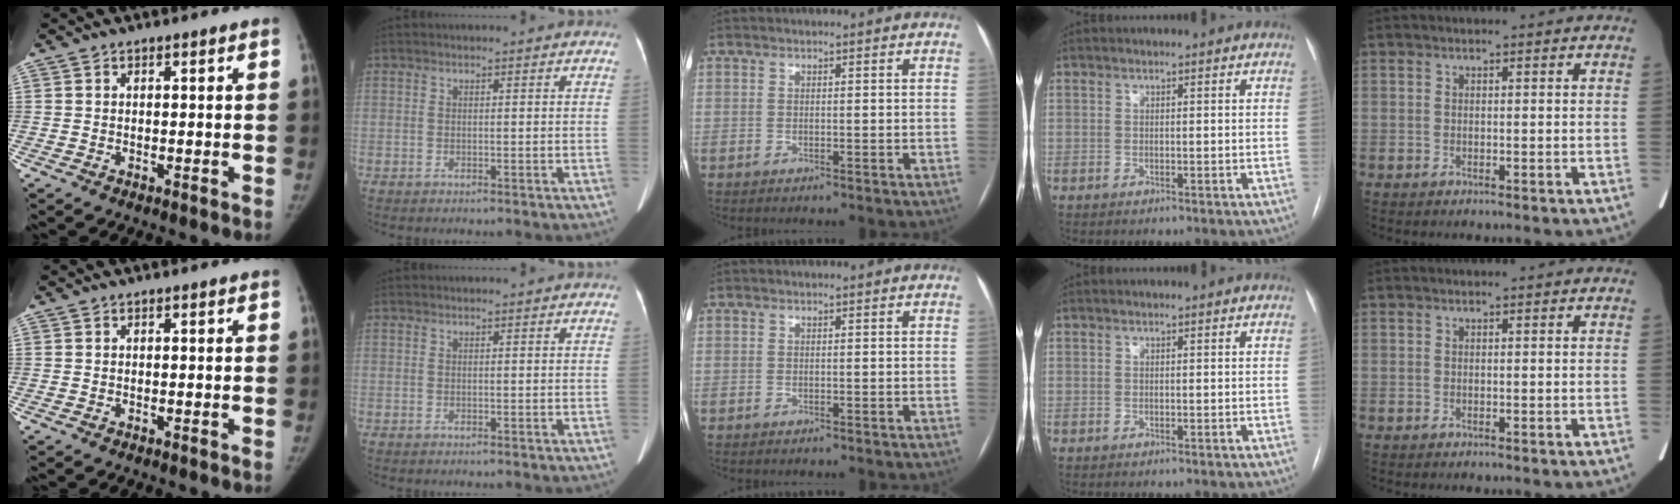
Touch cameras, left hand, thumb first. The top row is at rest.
{}